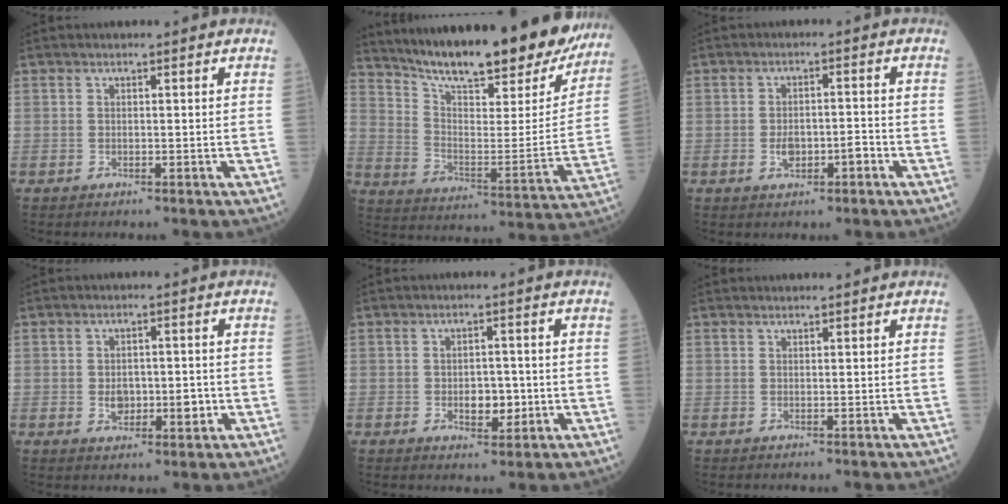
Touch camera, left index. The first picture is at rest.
{"total": 26.5, "force": [22.8, 4.9, 12.6], "torque": [-0.193, -0.051, 0.315]}
{"total": 3.6, "force": [-1.6, 1.6, 2.8], "torque": [-0.042, 0.003, -0.023]}
{"total": 4.4, "force": [-0.9, 2.6, 3.4], "torque": [-0.040, 0.001, -0.006]}
{"total": 3.7, "force": [-0.9, 2.2, 2.9], "torque": [-0.035, 0.000, -0.008]}
{"total": 1.8, "force": [1.7, 0.2, 0.3], "torque": [-0.003, 0.013, 0.026]}